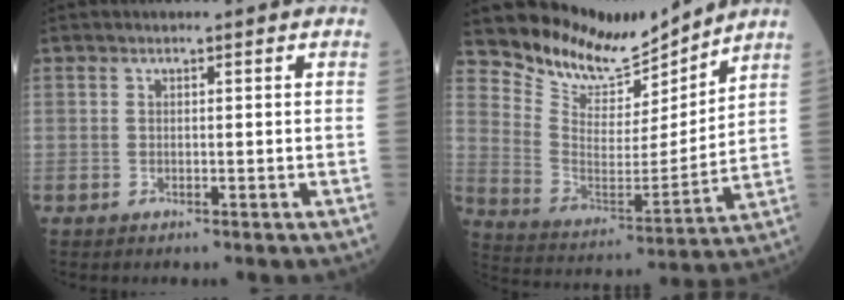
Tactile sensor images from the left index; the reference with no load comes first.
{"total": 11.7, "force": [11.4, 2.0, 0.9], "torque": [-0.030, -0.018, 0.214]}